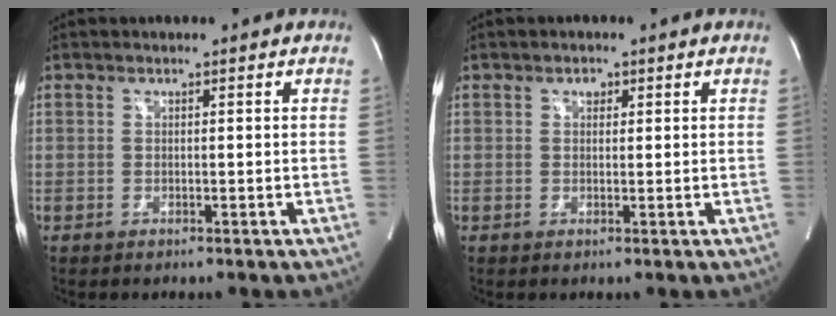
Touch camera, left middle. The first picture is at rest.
{"total": 1.1, "force": [0.6, 0.7, 0.7], "torque": [-0.013, 0.000, 0.010]}